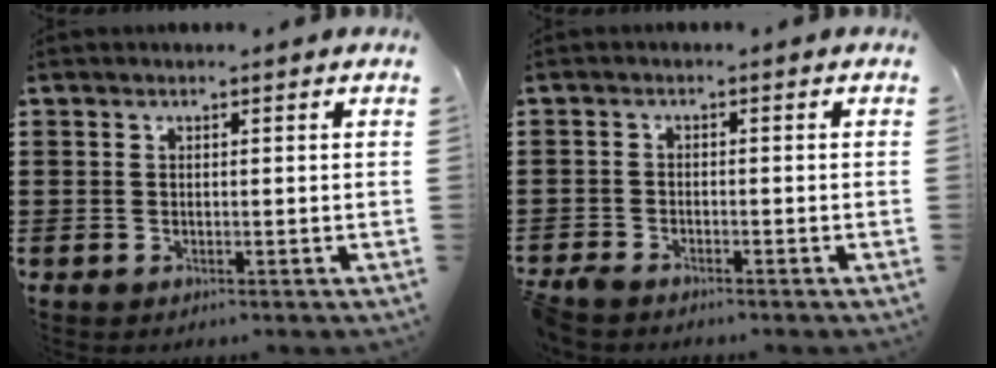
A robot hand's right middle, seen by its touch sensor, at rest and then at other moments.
{"total": 1.8, "force": [-1.7, 0.3, 0.3], "torque": [-0.024, -0.004, -0.040]}